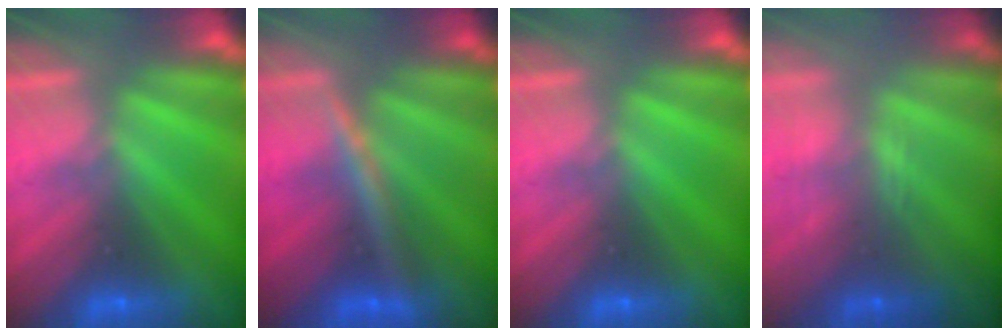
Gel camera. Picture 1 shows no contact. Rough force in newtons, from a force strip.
{"total": 2.4}
{"total": 0.0}
{"total": 2.6}